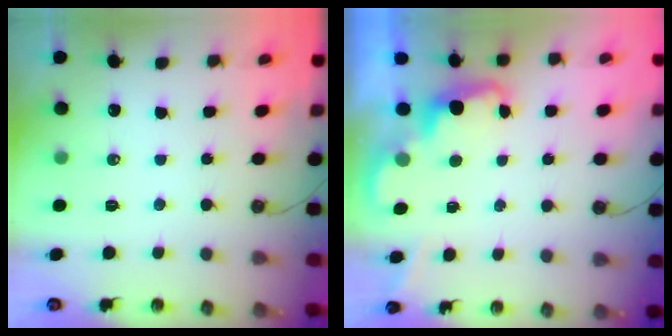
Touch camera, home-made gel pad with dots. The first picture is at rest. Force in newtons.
{"total": 2.3, "press": 2.3, "slide": 0.6}